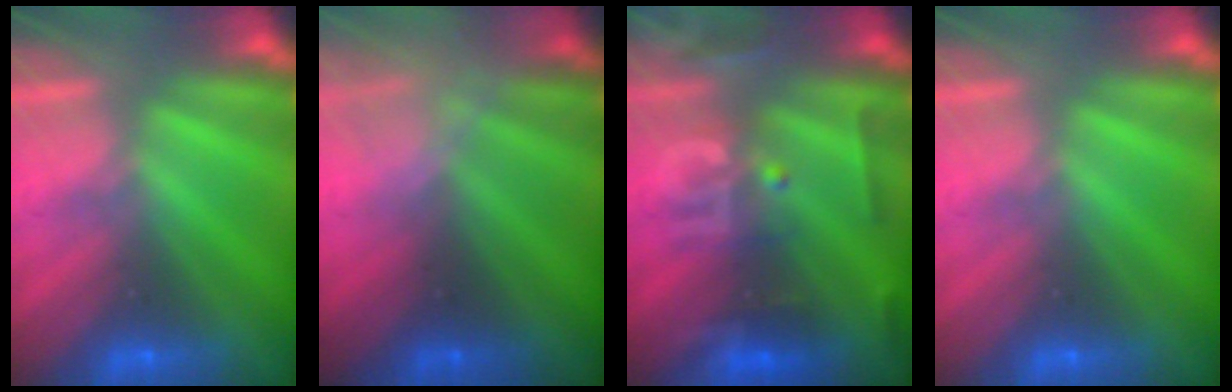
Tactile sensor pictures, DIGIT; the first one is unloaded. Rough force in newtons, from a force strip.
{"total": 2.3}
{"total": 2.8}
{"total": 0.0}